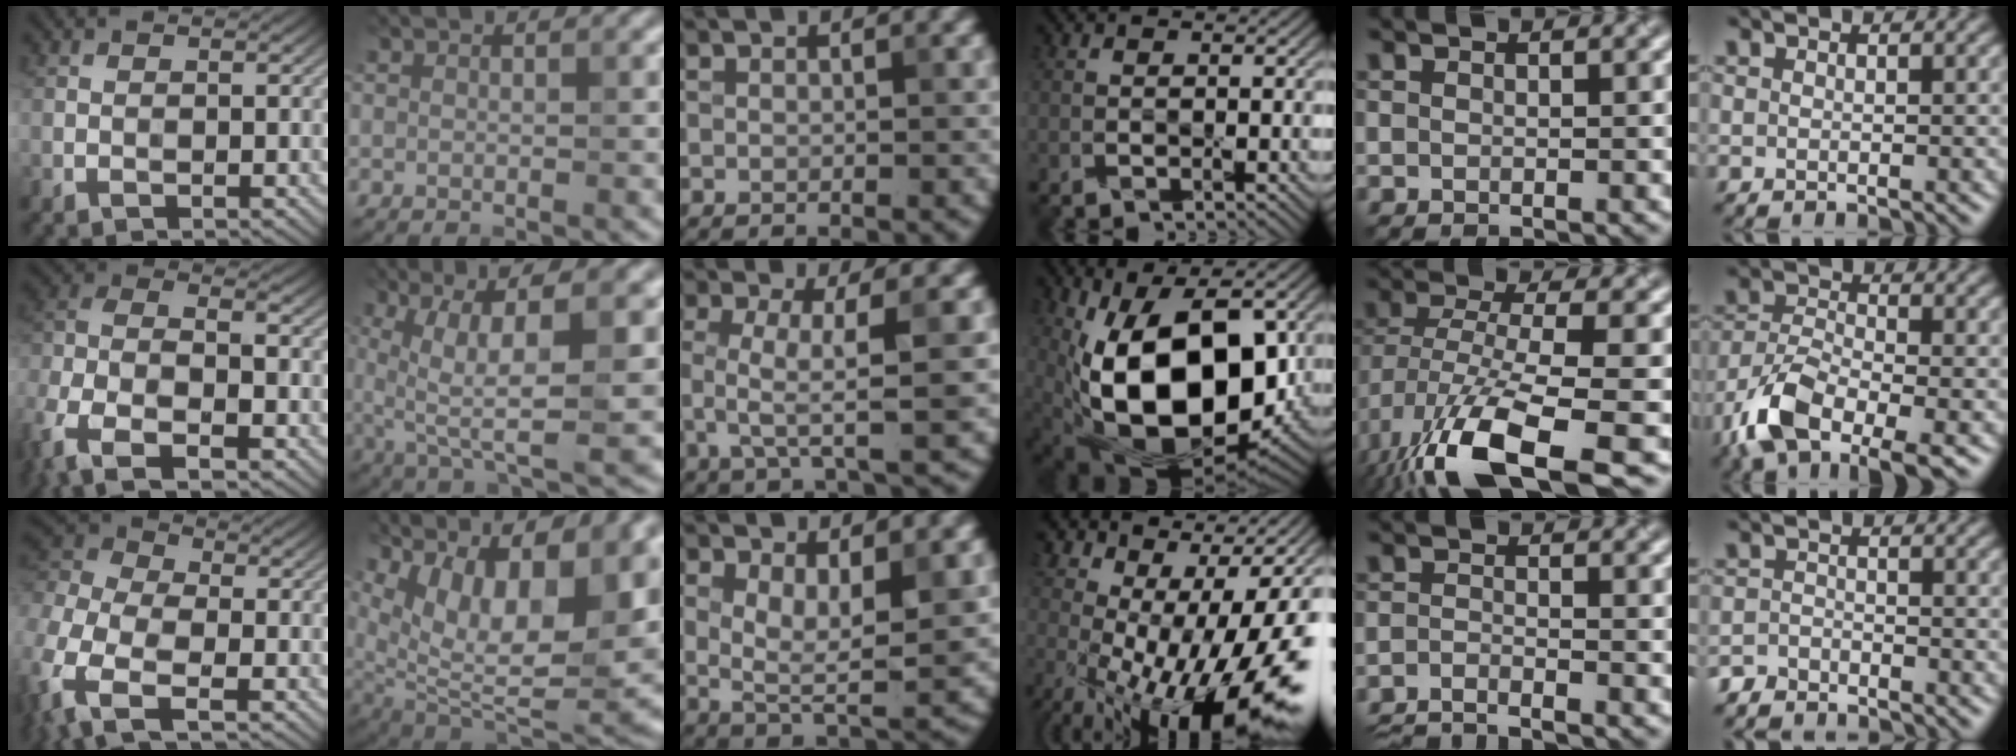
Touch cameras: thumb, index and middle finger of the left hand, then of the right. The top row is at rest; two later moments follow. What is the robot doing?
{"motion": "wipe", "object": "glasses"}